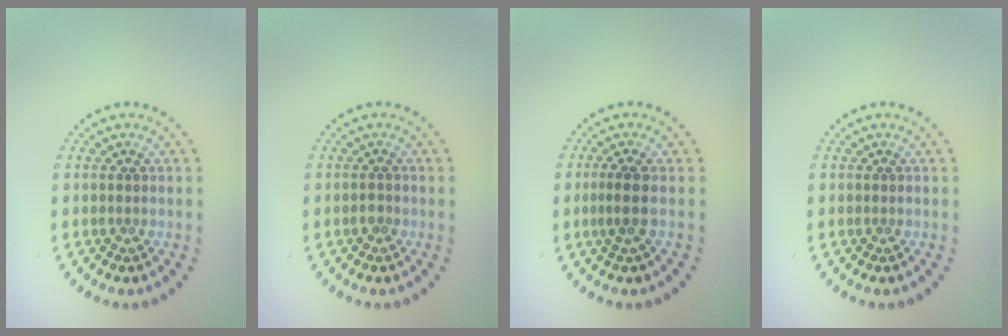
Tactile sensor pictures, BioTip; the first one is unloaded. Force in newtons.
{"total": 0.7, "press": 0.6, "slide": 0.4}
{"total": 1.8, "press": 1.4, "slide": 1.1}
{"total": 0.0}